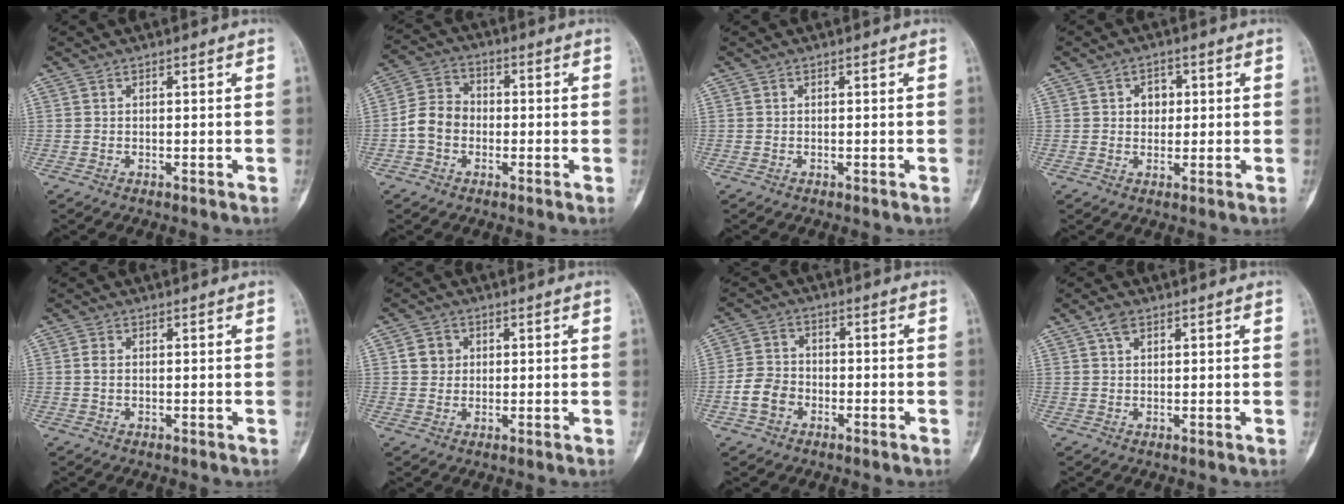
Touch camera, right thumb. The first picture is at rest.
{"total": 7.2, "force": [-1.5, 5.9, 3.8], "torque": [-0.056, 0.027, -0.041]}
{"total": 0.0}
{"total": 3.6, "force": [0.7, 2.9, 1.9], "torque": [-0.005, 0.003, 0.006]}
{"total": 1.4, "force": [0.1, 0.9, 1.1], "torque": [-0.022, 0.000, 0.002]}
{"total": 3.5, "force": [0.9, 3.2, 1.2], "torque": [-0.002, 0.000, 0.014]}
{"total": 6.0, "force": [-2.4, 4.5, 3.2], "torque": [-0.051, 0.025, -0.049]}
{"total": 2.4, "force": [1.4, 1.3, 1.5], "torque": [-0.026, 0.001, 0.026]}